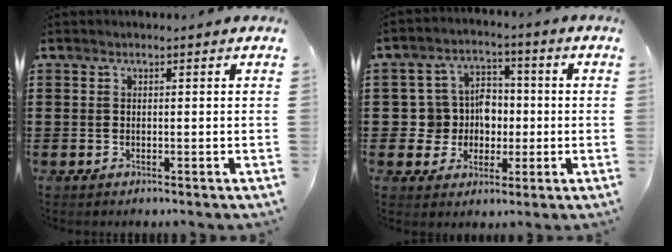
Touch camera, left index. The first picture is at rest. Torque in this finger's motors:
{"motor_torque": [0.46, 0.39, 0.20, 0.04]}